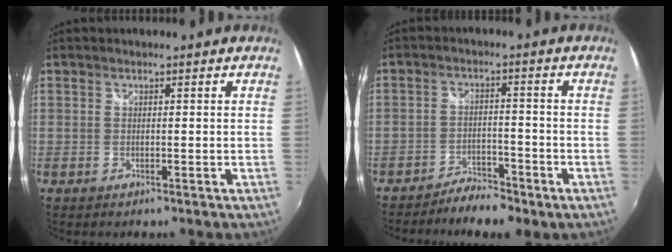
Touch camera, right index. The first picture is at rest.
{"total": 6.2, "force": [-5.1, 2.1, 2.9], "torque": [-0.074, -0.001, -0.082]}